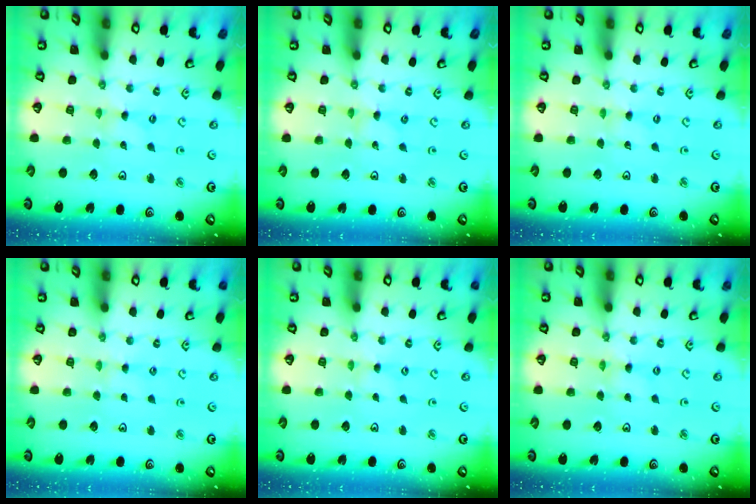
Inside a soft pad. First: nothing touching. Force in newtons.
{"total": 0.0}
{"total": 0.0}
{"total": 0.8, "press": 0.8, "slide": 0.3}
{"total": 0.8, "press": 0.8, "slide": 0.1}
{"total": 0.0}